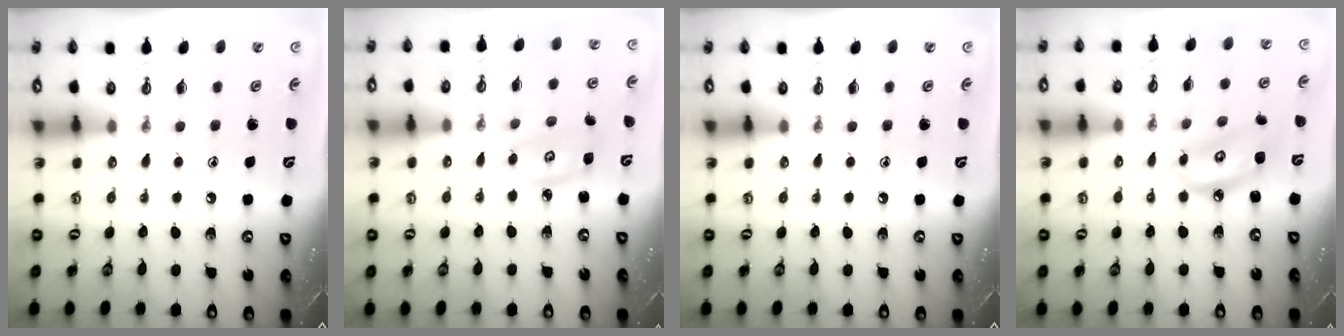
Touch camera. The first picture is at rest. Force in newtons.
{"total": 3.6, "press": 3.6, "slide": 0.3}
{"total": 0.0}
{"total": 7.8, "press": 7.8, "slide": 0.8}